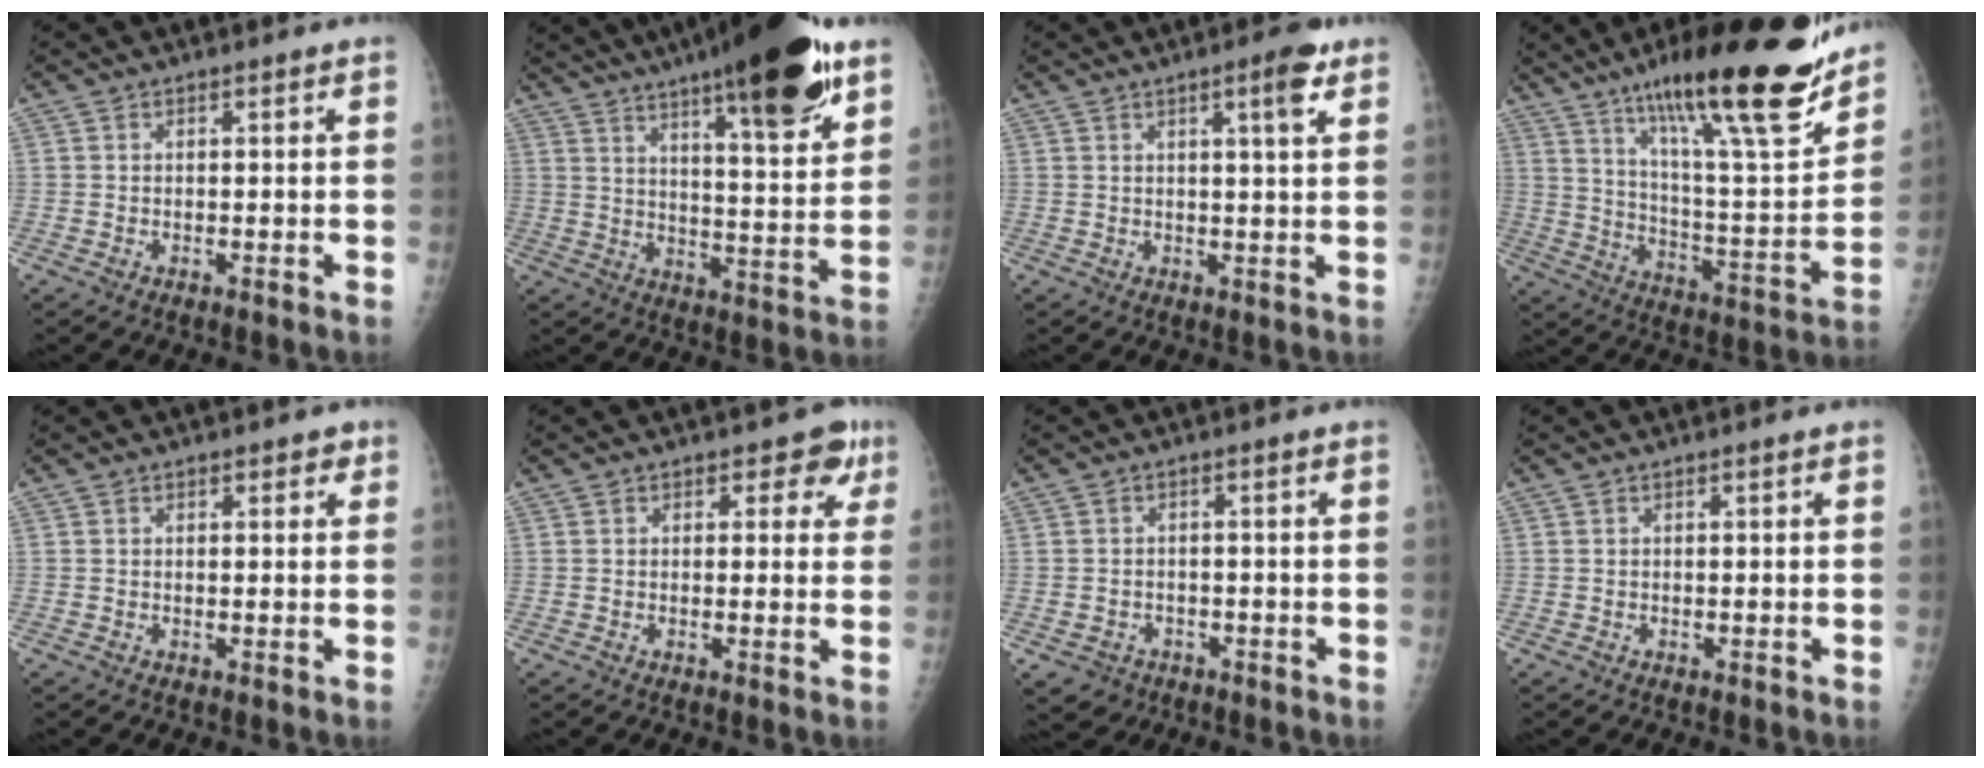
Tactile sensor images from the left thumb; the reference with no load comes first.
{"total": 22.8, "force": [14.2, 4.7, 17.1], "torque": [-0.240, -0.051, 0.214]}
{"total": 4.8, "force": [2.6, 0.8, 4.0], "torque": [-0.054, -0.011, 0.033]}
{"total": 27.1, "force": [18.4, 4.9, 19.4], "torque": [-0.279, -0.069, 0.294]}
{"total": 1.7, "force": [1.0, 1.1, 0.9], "torque": [0.007, -0.002, 0.008]}
{"total": 4.4, "force": [2.3, 3.0, 2.2], "torque": [0.017, -0.004, 0.018]}
{"total": 4.3, "force": [-2.2, 3.6, 0.7], "torque": [-0.003, 0.014, -0.027]}
{"total": 0.0}